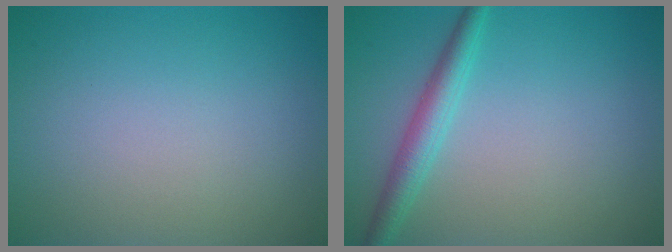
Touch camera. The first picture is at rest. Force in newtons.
{"total": 2.8, "press": 2.8, "slide": 0.1}